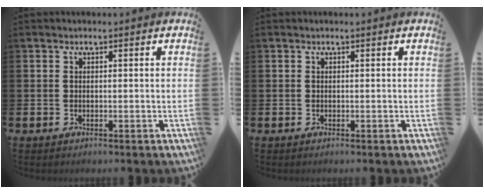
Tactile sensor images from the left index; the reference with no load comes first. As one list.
[{"total": 0.0}]